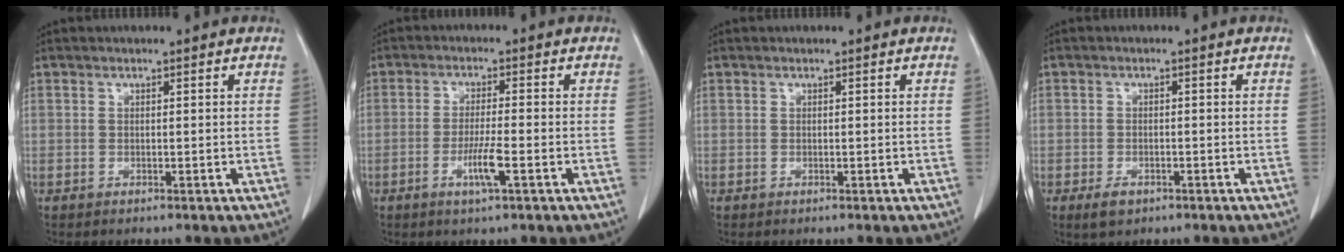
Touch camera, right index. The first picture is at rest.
{"total": 4.6, "force": [-1.8, 0.0, 4.2], "torque": [-0.080, -0.008, -0.035]}
{"total": 0.0}
{"total": 2.6, "force": [-1.5, 1.7, 1.3], "torque": [-0.023, 0.000, -0.017]}